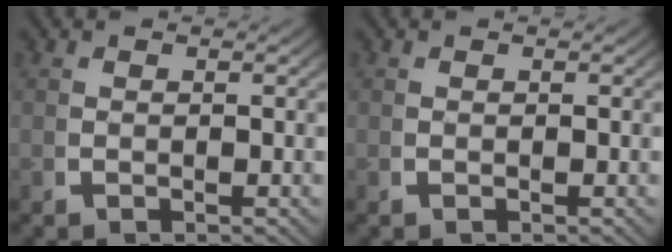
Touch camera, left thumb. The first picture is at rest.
{"total": 0.0}